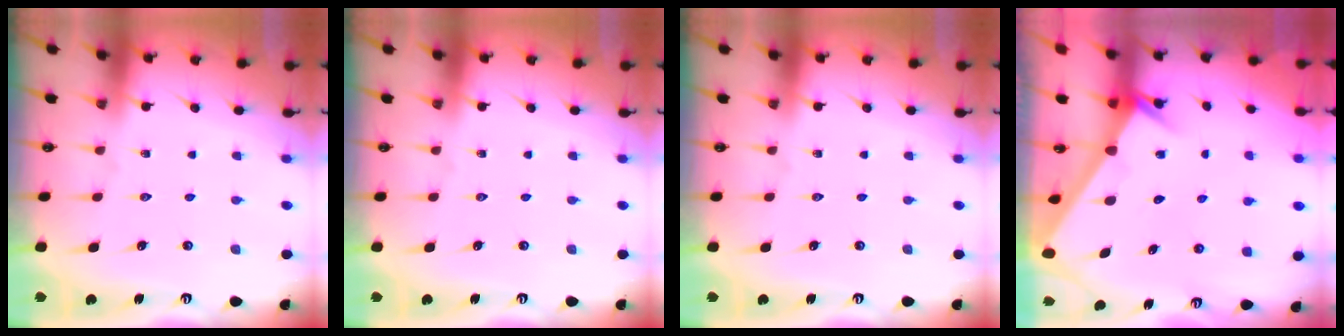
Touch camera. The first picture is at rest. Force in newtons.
{"total": 0.0}
{"total": 0.0}
{"total": 2.5, "press": 2.5, "slide": 0.1}